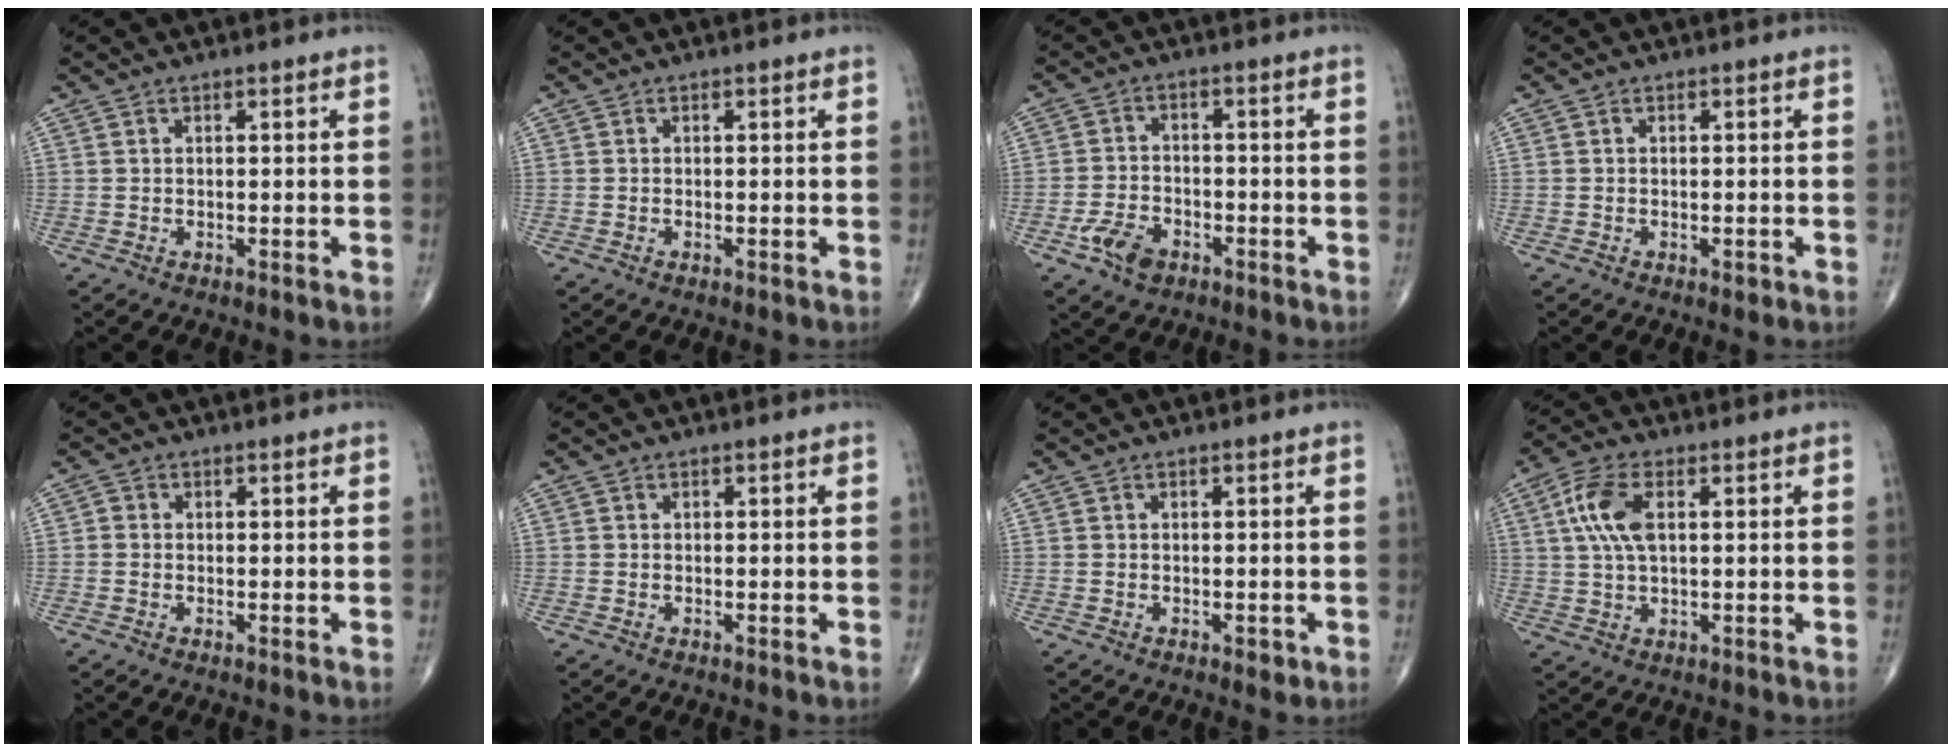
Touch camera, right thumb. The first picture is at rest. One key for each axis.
{"total": 0.0}
{"total": 6.2, "fx": -3.3, "fy": 4.0, "fz": 3.4, "tx": -0.055, "ty": 0.017, "tz": -0.057}
{"total": 0.7, "fx": -0.3, "fy": 0.4, "fz": 0.5, "tx": -0.005, "ty": 0.000, "tz": -0.004}
{"total": 1.1, "fx": -0.2, "fy": 1.0, "fz": 0.4, "tx": -0.001, "ty": 0.002, "tz": -0.008}
{"total": 0.0}
{"total": 1.3, "fx": -0.6, "fy": 0.7, "fz": 1.0, "tx": -0.009, "ty": 0.000, "tz": -0.006}
{"total": 8.2, "fx": 2.0, "fy": 3.9, "fz": 7.0, "tx": -0.155, "ty": 0.009, "tz": 0.038}